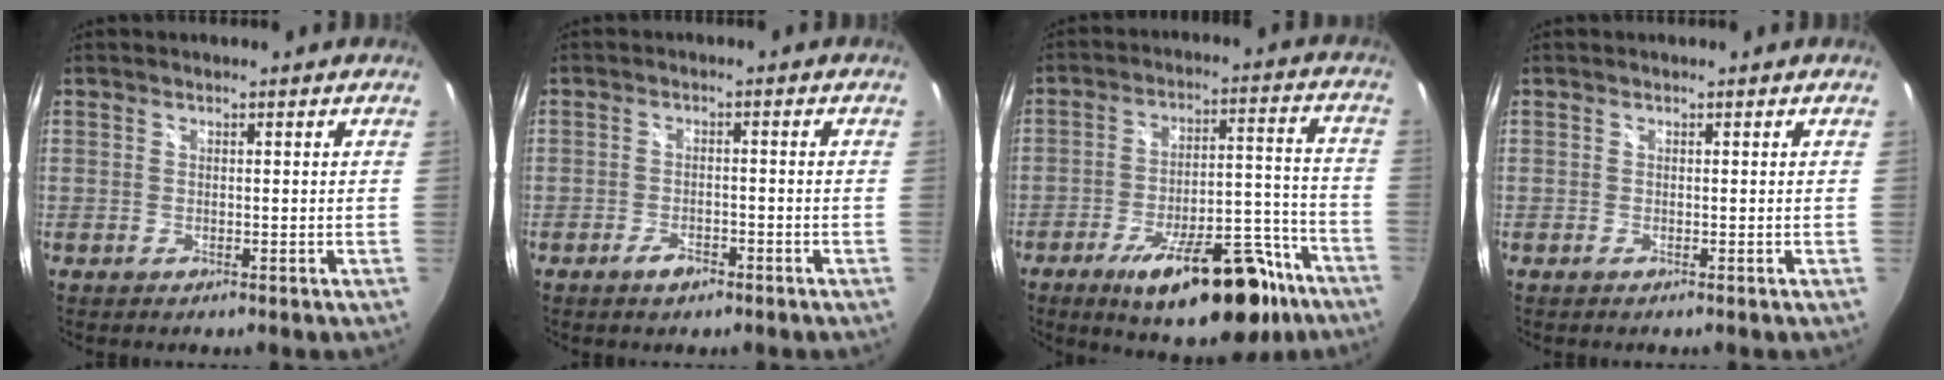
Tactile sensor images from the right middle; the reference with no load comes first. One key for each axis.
{"total": 3.0, "fx": -2.0, "fy": 1.4, "fz": 1.6, "tx": -0.035, "ty": -0.001, "tz": -0.033}
{"total": 21.7, "fx": -14.1, "fy": 7.6, "fz": 14.6, "tx": -0.210, "ty": 0.002, "tz": -0.193}
{"total": 0.0}